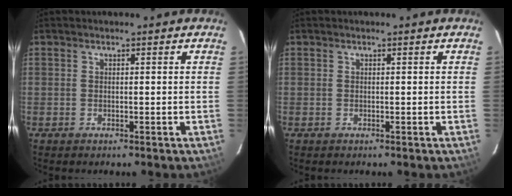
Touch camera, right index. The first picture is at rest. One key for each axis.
{"total": 0.0}